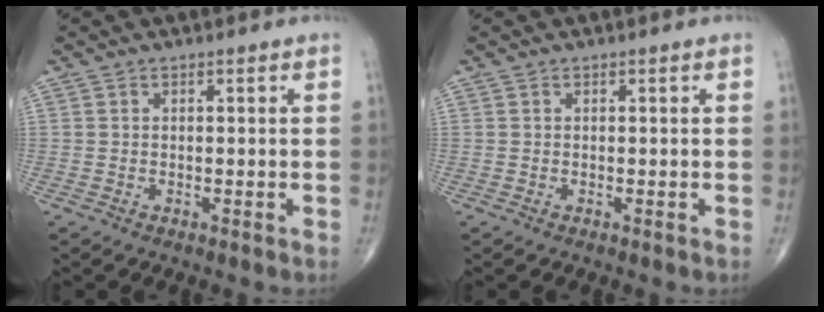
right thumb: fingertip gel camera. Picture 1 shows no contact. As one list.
[{"total": 0.0}]